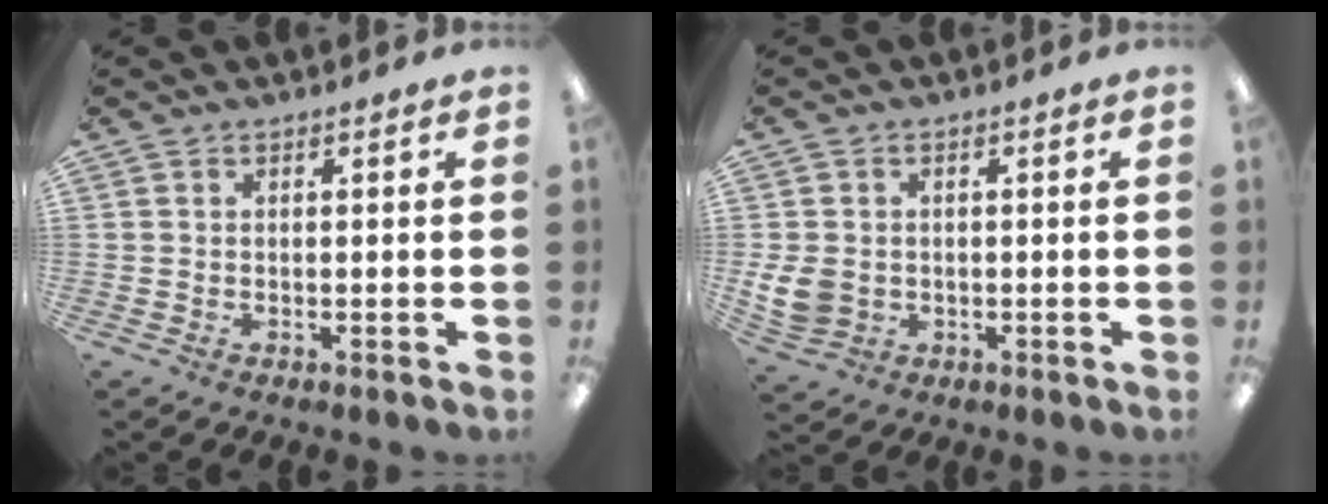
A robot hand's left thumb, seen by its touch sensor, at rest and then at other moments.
{"total": 6.5, "force": [-0.1, 5.6, 3.3], "torque": [-0.079, 0.003, 0.000]}